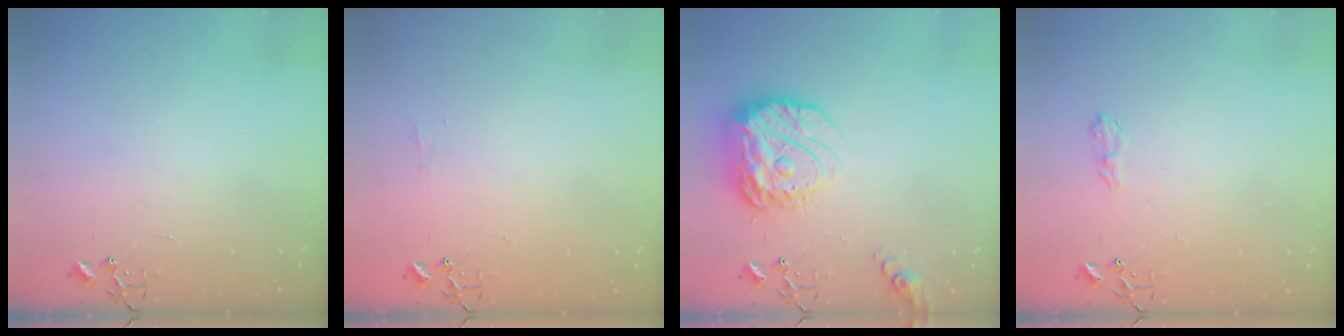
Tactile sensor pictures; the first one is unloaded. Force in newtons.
{"total": 4.5, "press": 4.4, "slide": 0.7}
{"total": 18.2, "press": 18.1, "slide": 1.7}
{"total": 7.0, "press": 6.9, "slide": 0.9}